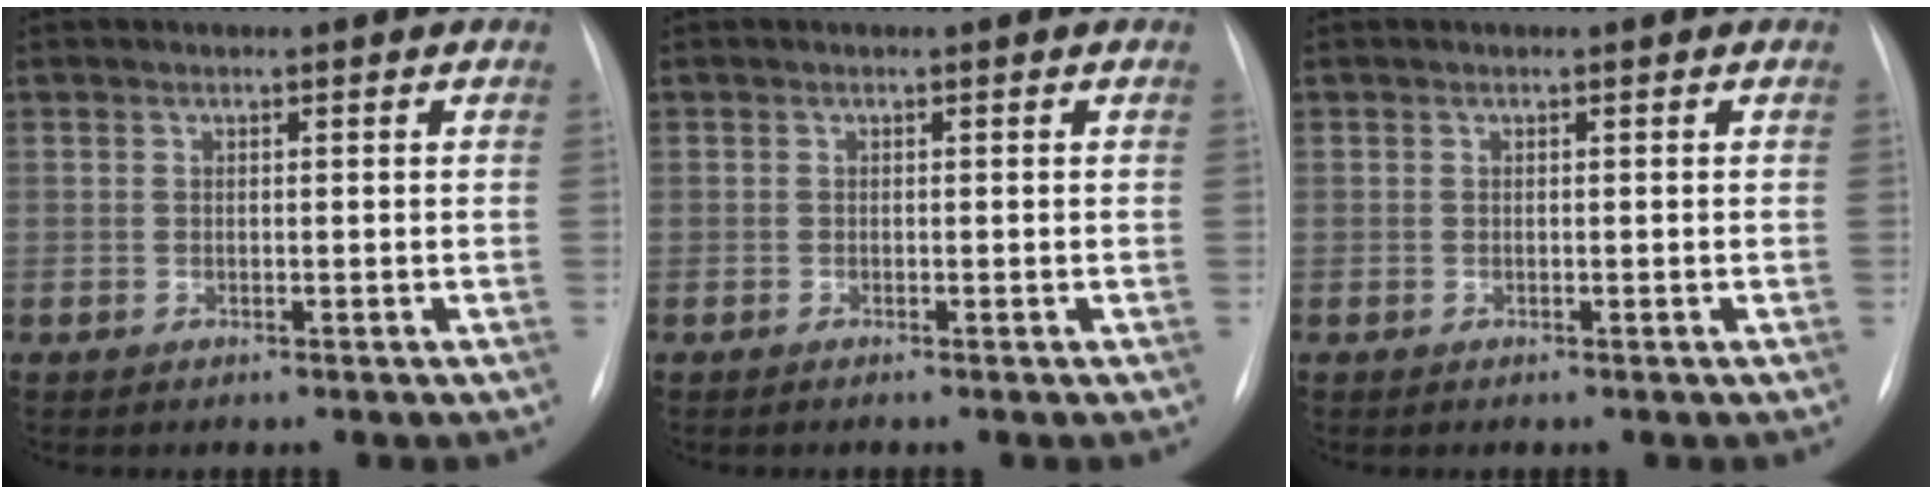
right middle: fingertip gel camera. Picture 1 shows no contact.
{"total": 0.0}
{"total": 0.0}